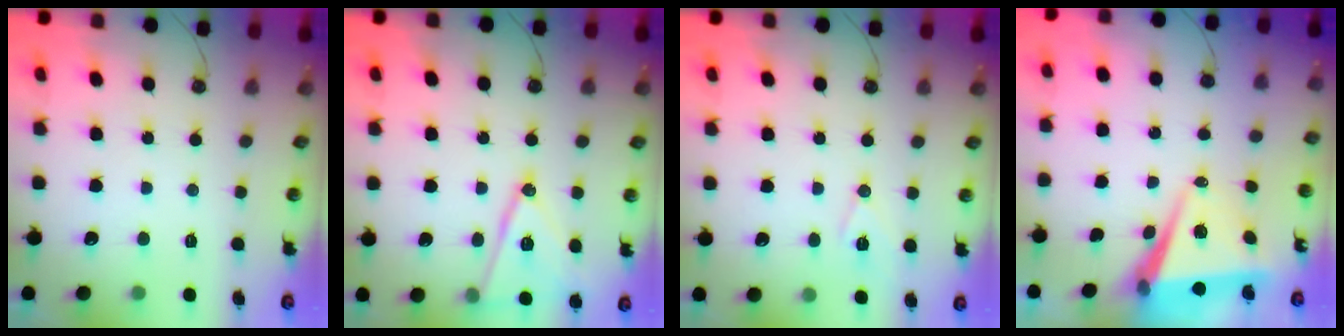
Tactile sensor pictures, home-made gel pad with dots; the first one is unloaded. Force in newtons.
{"total": 15.1, "press": 14.7, "slide": 3.4}
{"total": 7.4, "press": 6.5, "slide": 3.6}
{"total": 7.7, "press": 6.3, "slide": 4.3}